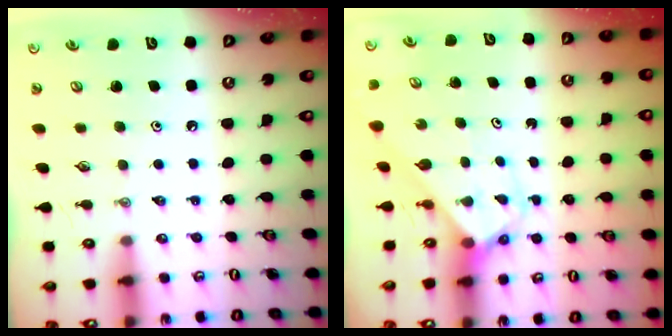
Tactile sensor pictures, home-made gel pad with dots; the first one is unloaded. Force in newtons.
{"total": 2.8, "press": 2.8, "slide": 0.2}